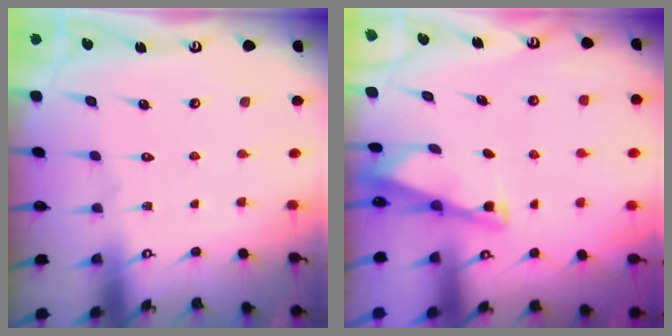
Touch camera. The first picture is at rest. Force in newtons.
{"total": 3.0, "press": 3.0, "slide": 0.3}